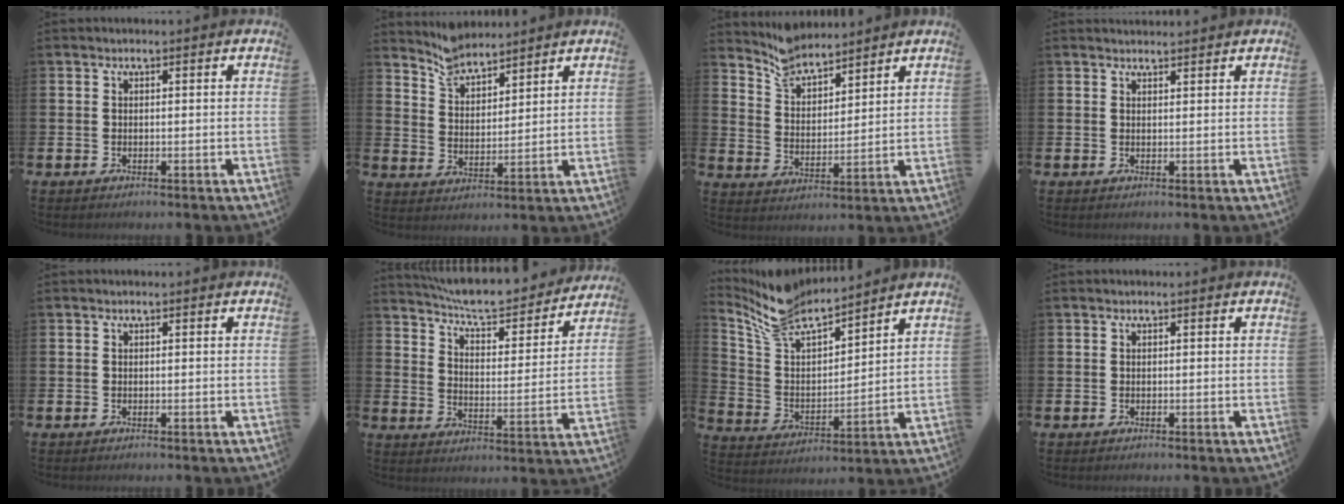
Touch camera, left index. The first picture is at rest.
{"total": 5.7, "force": [5.6, 1.3, 0.4], "torque": [-0.037, -0.029, 0.104]}
{"total": 6.3, "force": [6.0, 1.5, 0.8], "torque": [-0.048, -0.033, 0.111]}
{"total": 1.5, "force": [1.5, 0.2, 0.0], "torque": [0.005, -0.006, 0.027]}
{"total": 0.0}
{"total": 7.7, "force": [7.3, 1.1, 2.1], "torque": [-0.071, -0.054, 0.126]}
{"total": 8.7, "force": [8.1, 2.2, 2.3], "torque": [-0.088, -0.051, 0.150]}
{"total": 0.0}